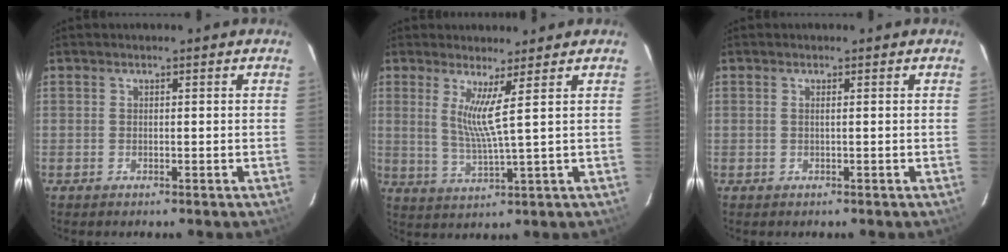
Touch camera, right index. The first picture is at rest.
{"total": 5.3, "force": [2.4, -1.1, 4.6], "torque": [-0.087, -0.020, 0.042]}
{"total": 0.6, "force": [0.0, -0.2, 0.6], "torque": [-0.010, 0.000, -0.001]}